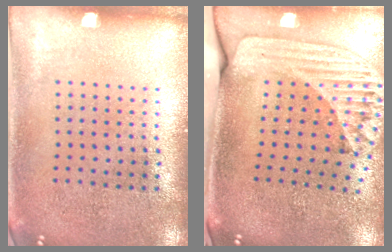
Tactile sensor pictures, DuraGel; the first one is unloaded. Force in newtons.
{"total": 2.4, "press": 1.8, "slide": 1.7}